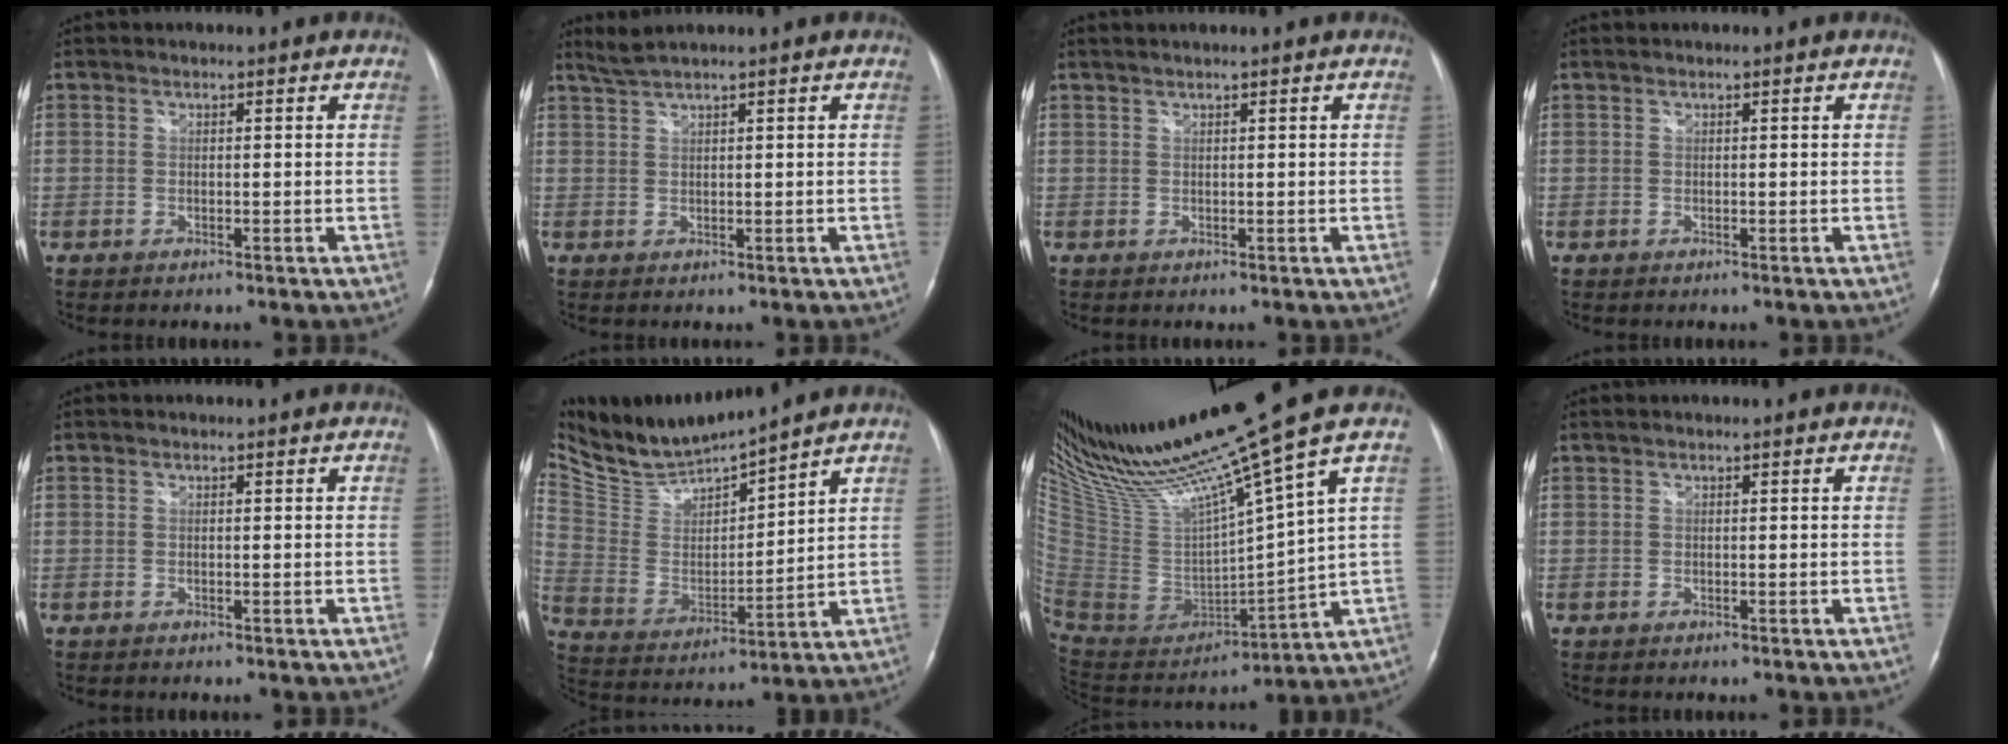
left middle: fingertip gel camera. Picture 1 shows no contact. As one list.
[{"total": 2.0, "force": [1.7, -0.6, 0.8], "torque": [-0.021, 0.012, 0.038]}, {"total": 1.7, "force": [1.3, -0.3, 1.0], "torque": [-0.021, 0.016, 0.028]}, {"total": 0.0}, {"total": 0.0}, {"total": 10.6, "force": [10.4, -0.2, 2.2], "torque": [-0.066, -0.007, 0.221]}, {"total": 21.7, "force": [17.0, -1.6, 13.4], "torque": [-0.237, -0.030, 0.325]}, {"total": 0.0}]